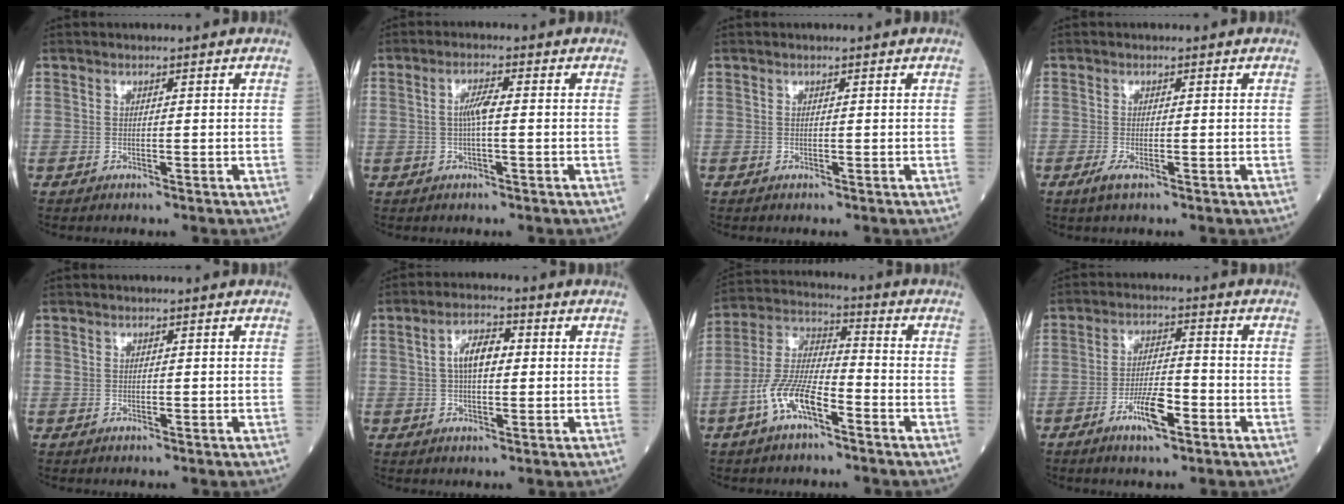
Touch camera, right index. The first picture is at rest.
{"total": 3.0, "force": [0.0, 0.4, 3.0], "torque": [-0.060, 0.005, 0.000]}
{"total": 0.0}
{"total": 1.7, "force": [-1.0, 0.3, 1.4], "torque": [-0.029, -0.004, -0.019]}
{"total": 0.5, "force": [0.1, 0.5, 0.1], "torque": [0.003, 0.005, 0.000]}
{"total": 5.3, "force": [0.6, 2.4, 4.7], "torque": [-0.090, 0.014, 0.008]}
{"total": 9.7, "force": [-4.9, 3.1, 7.8], "torque": [-0.170, 0.009, -0.097]}
{"total": 6.5, "force": [-3.3, 1.5, 5.4], "torque": [-0.102, -0.001, -0.058]}